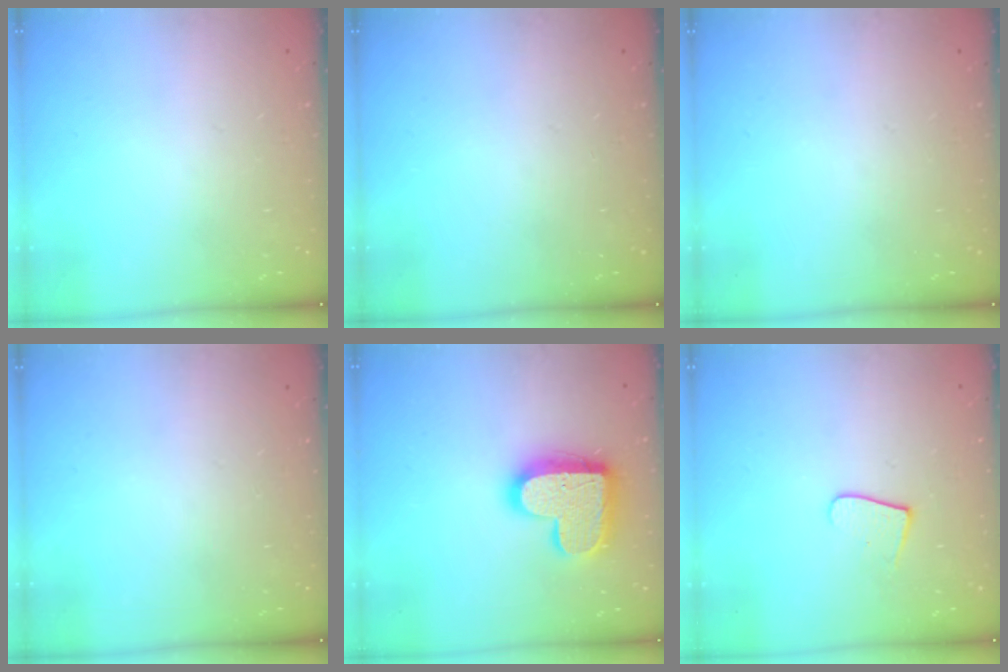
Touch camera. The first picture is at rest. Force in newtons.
{"total": 0.0}
{"total": 0.0}
{"total": 0.0}
{"total": 17.7, "press": 17.6, "slide": 1.3}
{"total": 6.7, "press": 6.7, "slide": 0.6}